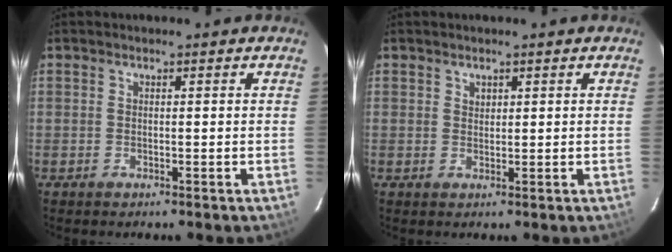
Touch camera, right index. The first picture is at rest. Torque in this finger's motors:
{"motor_torque": [-0.03, 0.00, -0.02, 0.01]}